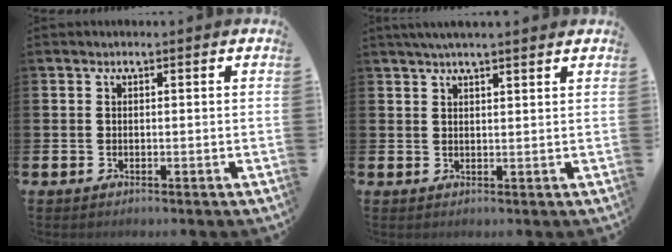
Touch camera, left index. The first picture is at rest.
{"total": 3.1, "force": [2.9, 0.0, 1.2], "torque": [-0.029, -0.003, 0.052]}